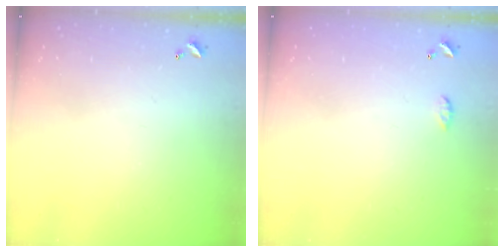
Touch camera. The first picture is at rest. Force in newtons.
{"total": 3.5, "press": 3.5, "slide": 0.5}